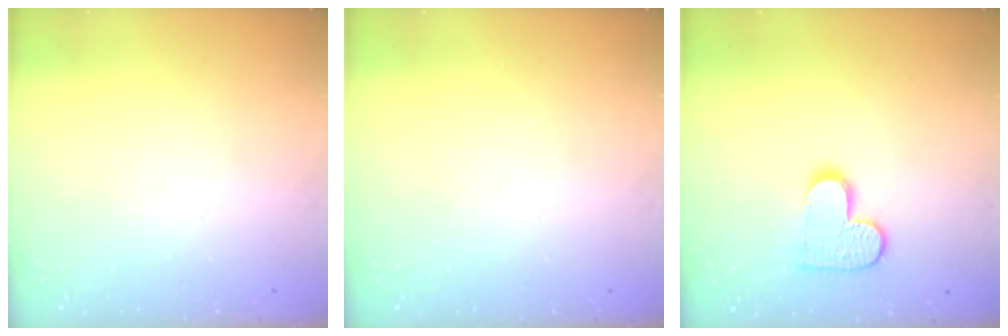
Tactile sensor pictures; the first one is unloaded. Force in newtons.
{"total": 0.0}
{"total": 10.5, "press": 10.5, "slide": 0.5}